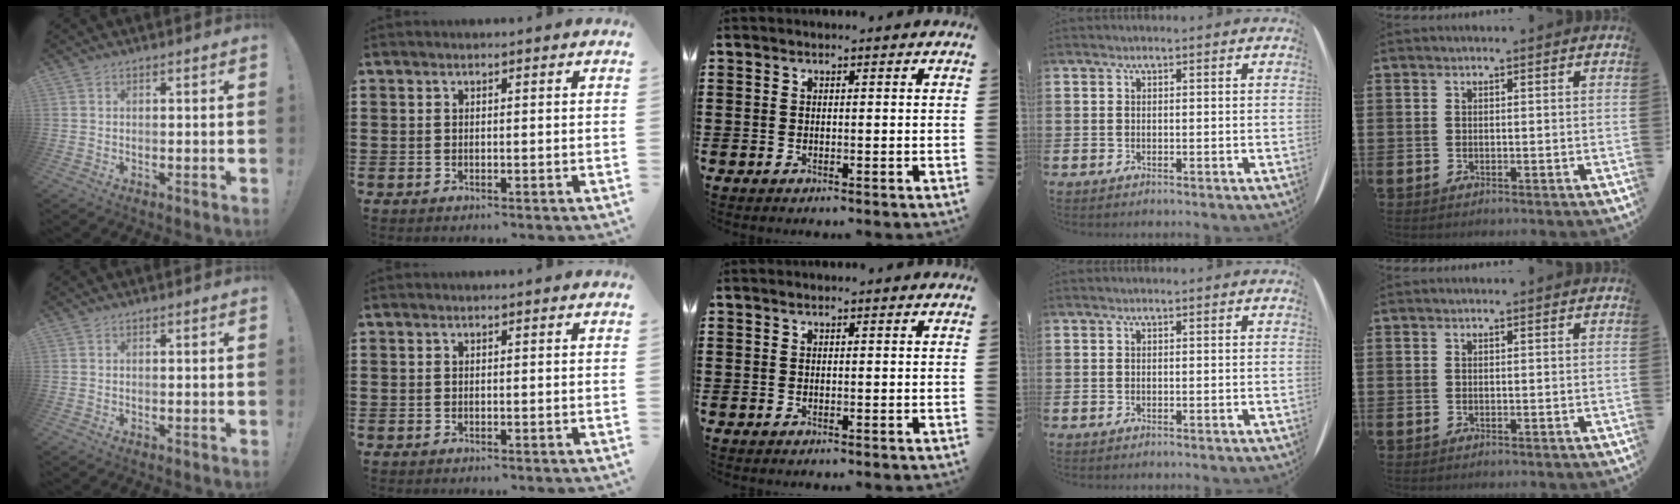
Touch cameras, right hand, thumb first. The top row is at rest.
{}